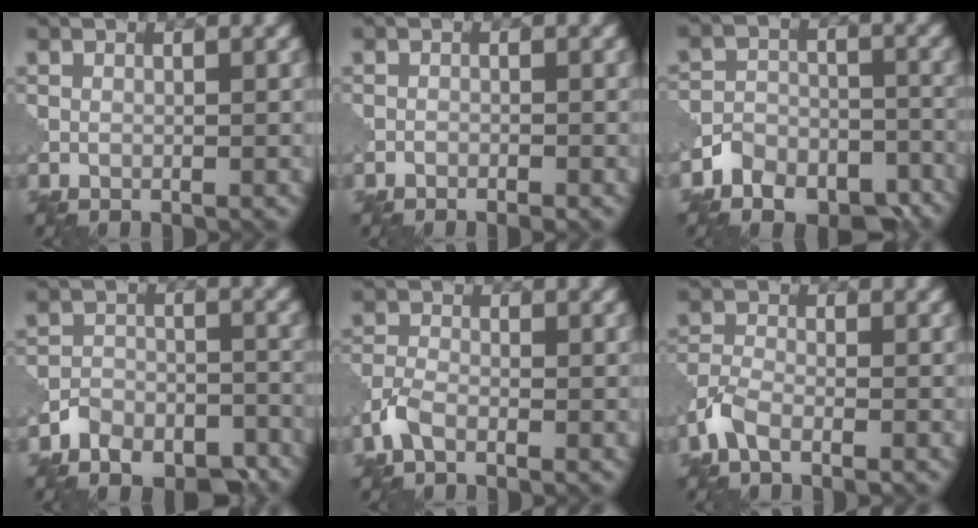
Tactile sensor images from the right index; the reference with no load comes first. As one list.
[{"total": 1.0, "force": [-0.8, 0.2, 0.4], "torque": [-0.009, 0.000, -0.016]}, {"total": 7.8, "force": [-6.0, 4.4, 2.4], "torque": [-0.027, -0.005, -0.099]}, {"total": 7.0, "force": [-5.5, 3.7, 2.3], "torque": [-0.025, -0.004, -0.091]}, {"total": 2.4, "force": [-1.4, 1.2, 1.6], "torque": [-0.041, 0.001, -0.040]}, {"total": 3.2, "force": [-2.1, 1.3, 2.0], "torque": [-0.047, 0.001, -0.055]}]